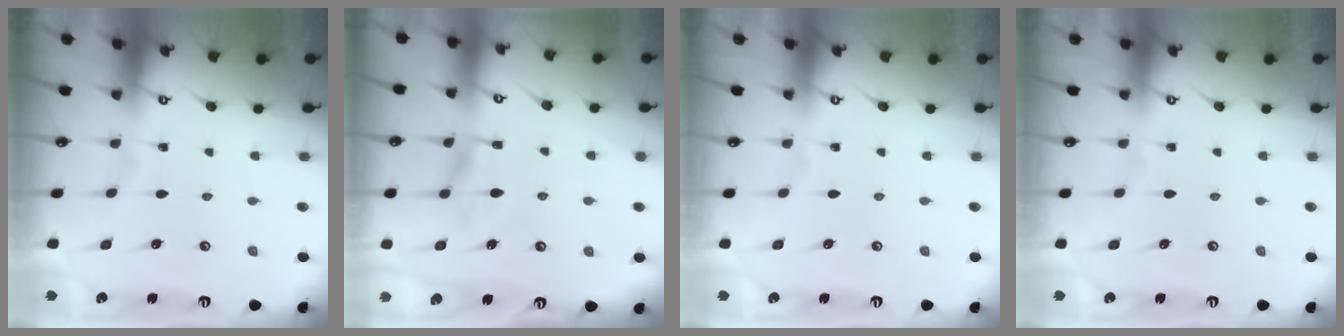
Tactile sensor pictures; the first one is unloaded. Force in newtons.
{"total": 7.0, "press": 6.9, "slide": 1.0}
{"total": 0.0}
{"total": 0.0}